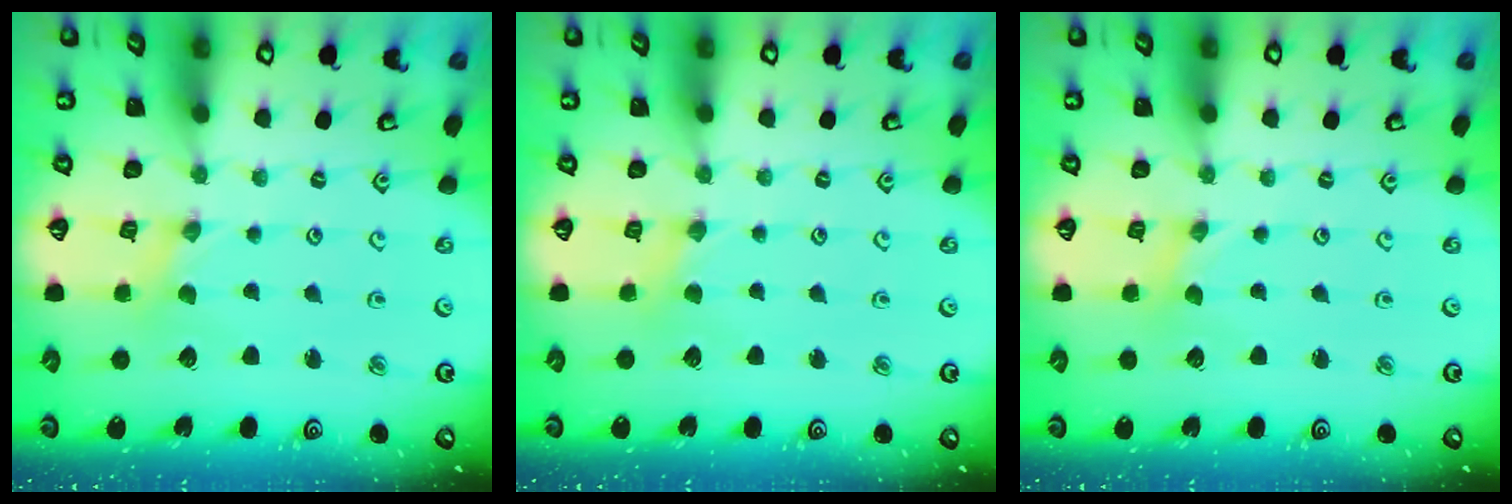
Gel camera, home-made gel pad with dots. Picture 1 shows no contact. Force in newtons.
{"total": 1.4, "press": 1.4, "slide": 0.3}
{"total": 0.0}